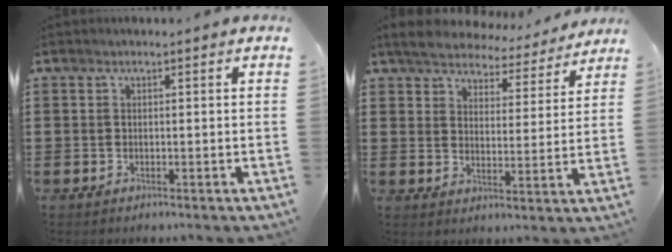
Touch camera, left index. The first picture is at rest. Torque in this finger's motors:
{"motor_torque": [2.14, 0.00, 0.43, 0.05]}